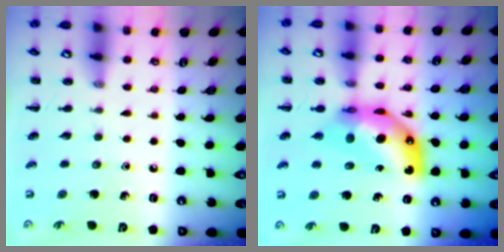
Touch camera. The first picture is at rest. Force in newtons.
{"total": 11.1, "press": 10.4, "slide": 3.9}